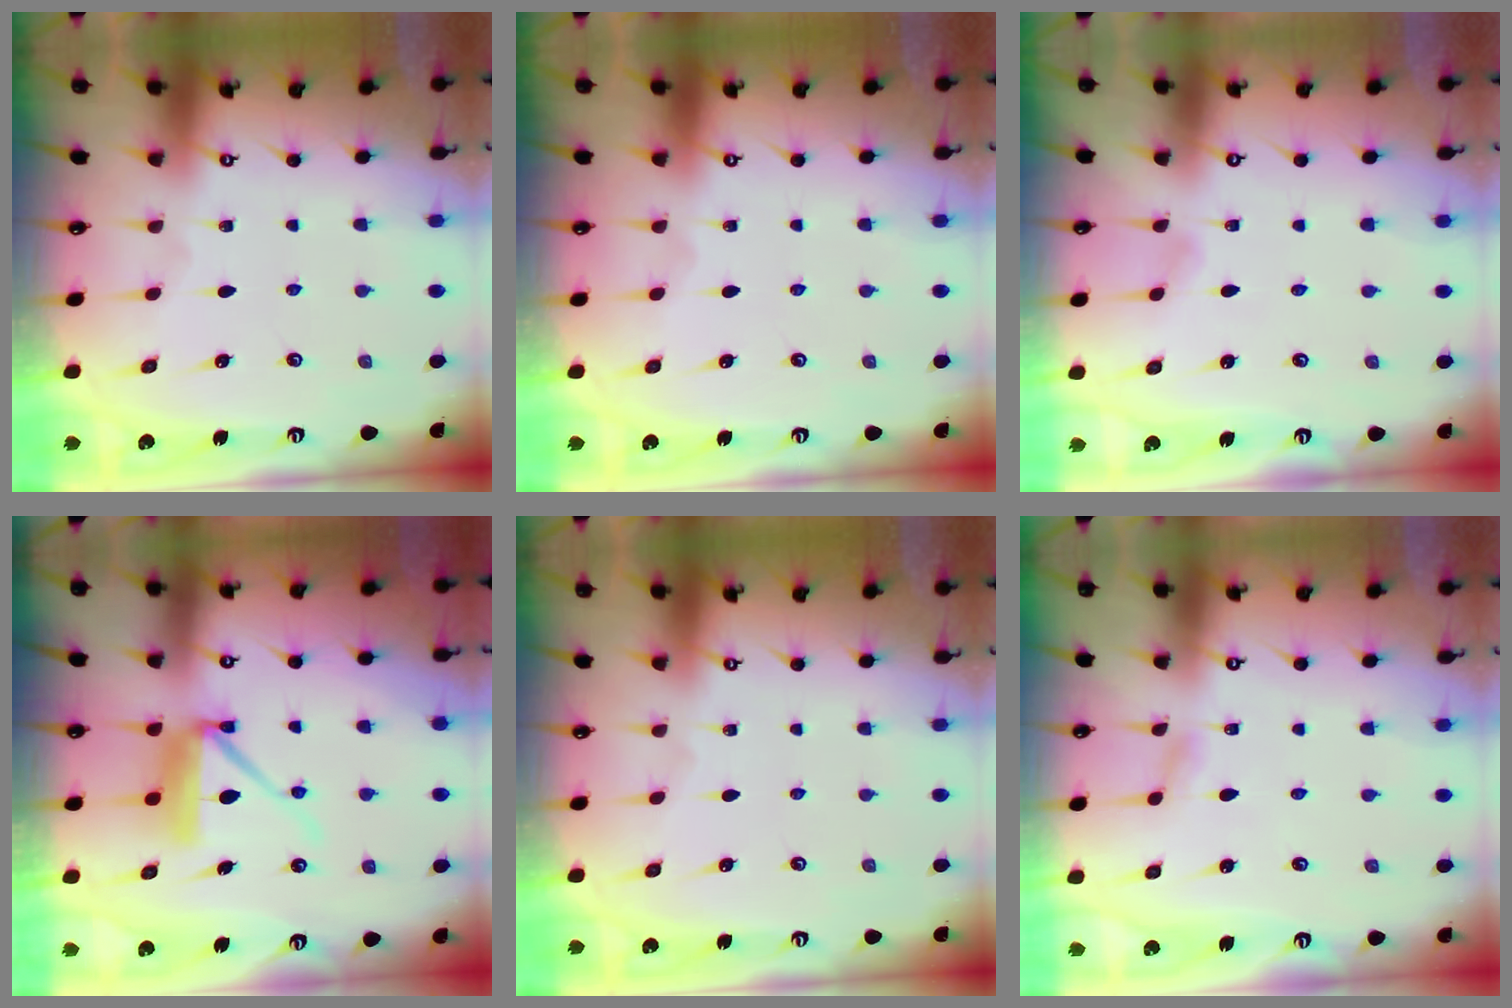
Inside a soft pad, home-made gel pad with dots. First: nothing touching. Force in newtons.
{"total": 0.0}
{"total": 1.7, "press": 1.7, "slide": 0.2}
{"total": 10.8, "press": 10.7, "slide": 1.1}
{"total": 0.0}
{"total": 2.8, "press": 2.8, "slide": 0.4}